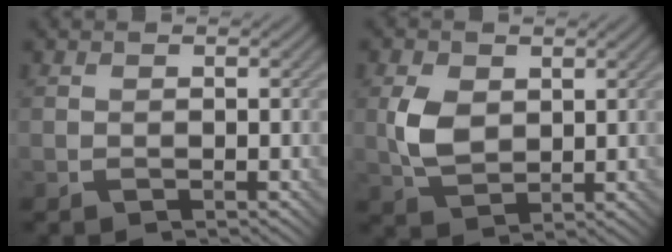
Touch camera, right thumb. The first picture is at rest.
{"total": 4.8, "force": [0.9, 3.2, 3.5], "torque": [-0.082, 0.001, 0.020]}